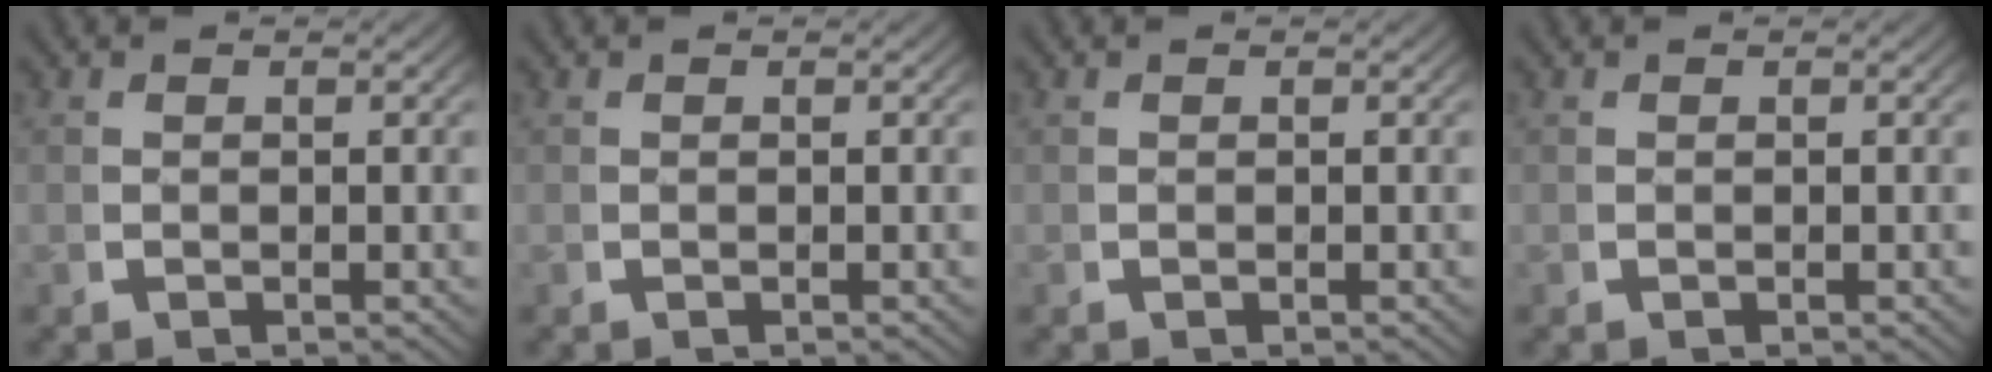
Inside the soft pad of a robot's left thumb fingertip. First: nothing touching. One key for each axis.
{"total": 0.0}
{"total": 0.0}
{"total": 0.0}